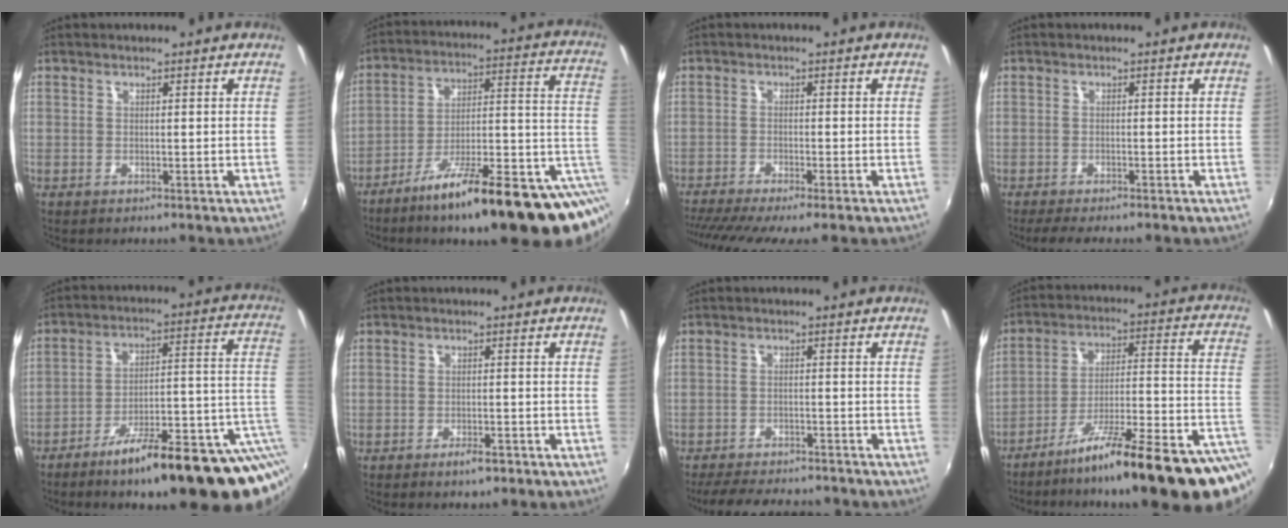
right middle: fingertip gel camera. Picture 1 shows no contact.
{"total": 22.2, "force": [-8.8, 3.9, 20.0], "torque": [-0.271, -0.017, -0.135]}
{"total": 8.3, "force": [-7.0, -0.4, 4.5], "torque": [-0.102, -0.033, -0.114]}
{"total": 4.8, "force": [-4.1, 0.9, 2.4], "torque": [-0.055, -0.018, -0.068]}
{"total": 22.5, "force": [-11.7, 4.5, 18.7], "torque": [-0.234, -0.008, -0.168]}
{"total": 3.2, "force": [-2.2, 1.1, 2.0], "torque": [-0.042, -0.004, -0.034]}
{"total": 12.3, "force": [-10.8, 3.2, 5.0], "torque": [-0.111, -0.019, -0.157]}
{"total": 22.3, "force": [-9.4, 2.8, 20.1], "torque": [-0.268, -0.021, -0.135]}